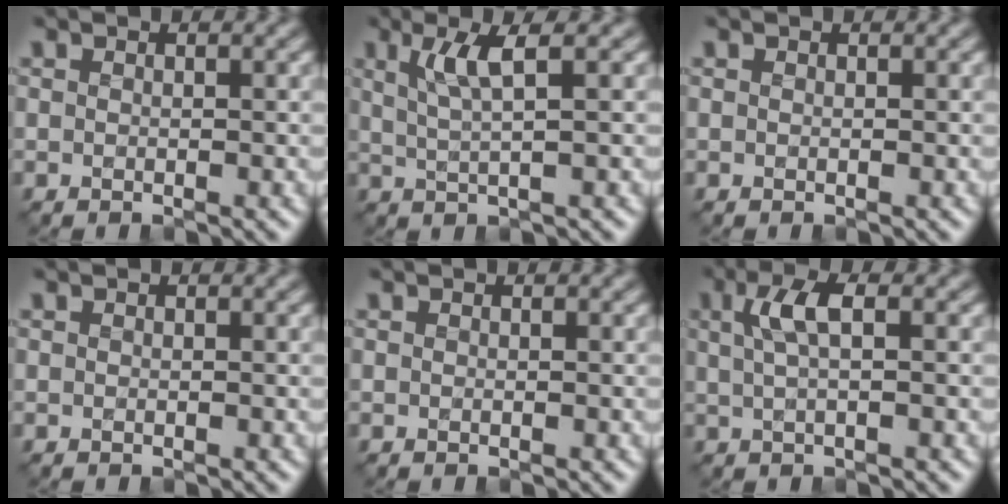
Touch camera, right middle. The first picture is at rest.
{"total": 3.3, "force": [1.2, 0.4, 3.0], "torque": [-0.062, -0.009, 0.028]}
{"total": 0.0}
{"total": 0.0}
{"total": 0.0}
{"total": 3.0, "force": [0.9, 0.8, 2.8], "torque": [-0.059, 0.002, 0.018]}